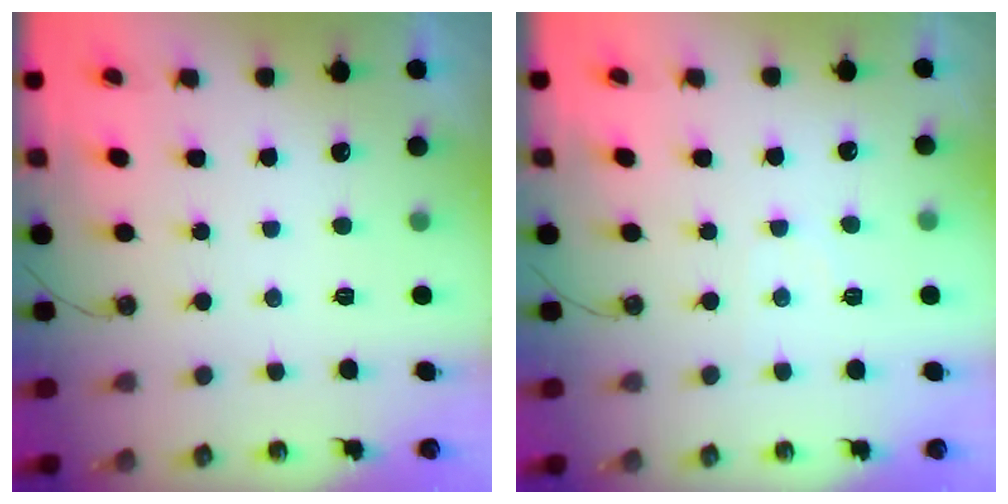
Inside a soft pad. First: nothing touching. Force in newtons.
{"total": 3.7, "press": 3.7, "slide": 0.5}